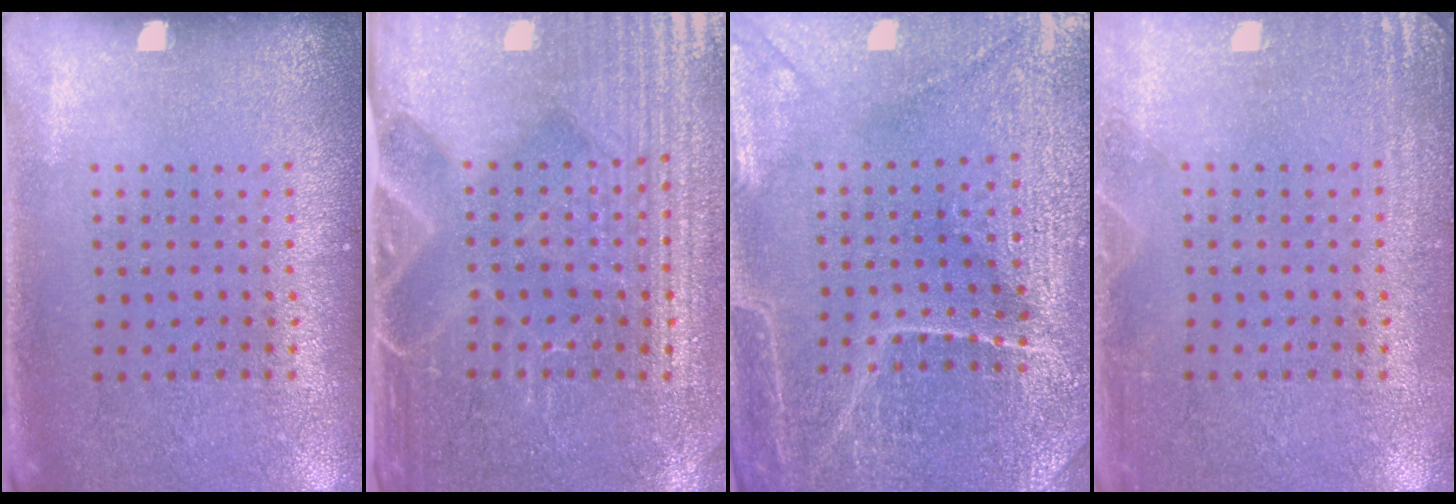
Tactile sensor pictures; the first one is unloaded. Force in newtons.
{"total": 4.7, "press": 4.4, "slide": 1.8}
{"total": 4.3, "press": 4.2, "slide": 1.1}
{"total": 2.6, "press": 2.5, "slide": 0.4}